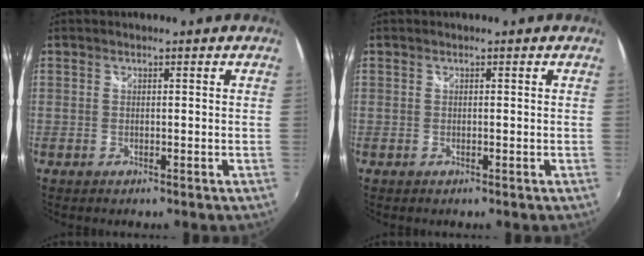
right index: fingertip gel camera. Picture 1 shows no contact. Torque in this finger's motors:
{"motor_torque": [0.00, 0.00, 0.00, 0.00]}